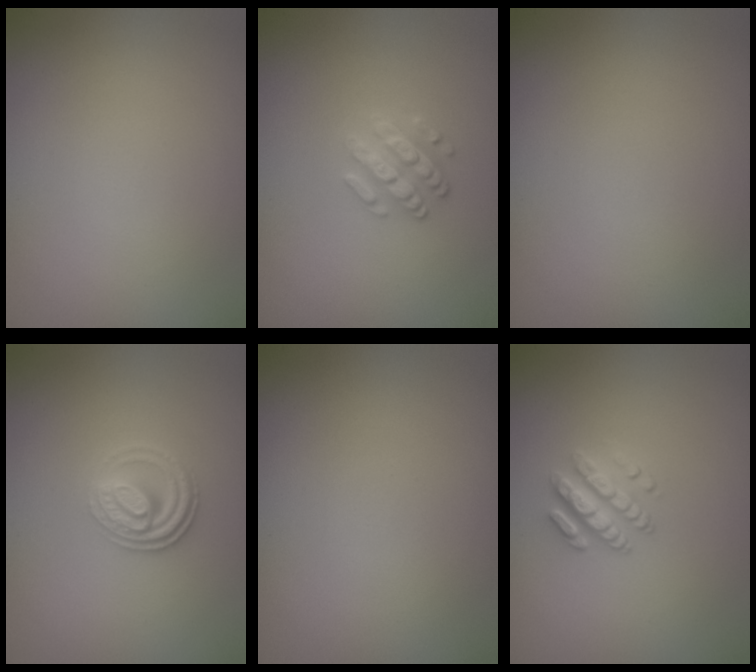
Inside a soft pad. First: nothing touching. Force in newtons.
{"total": 2.6, "press": 2.4, "slide": 1.1}
{"total": 0.0}
{"total": 2.8, "press": 2.5, "slide": 1.4}
{"total": 0.0}
{"total": 2.9, "press": 2.5, "slide": 1.4}